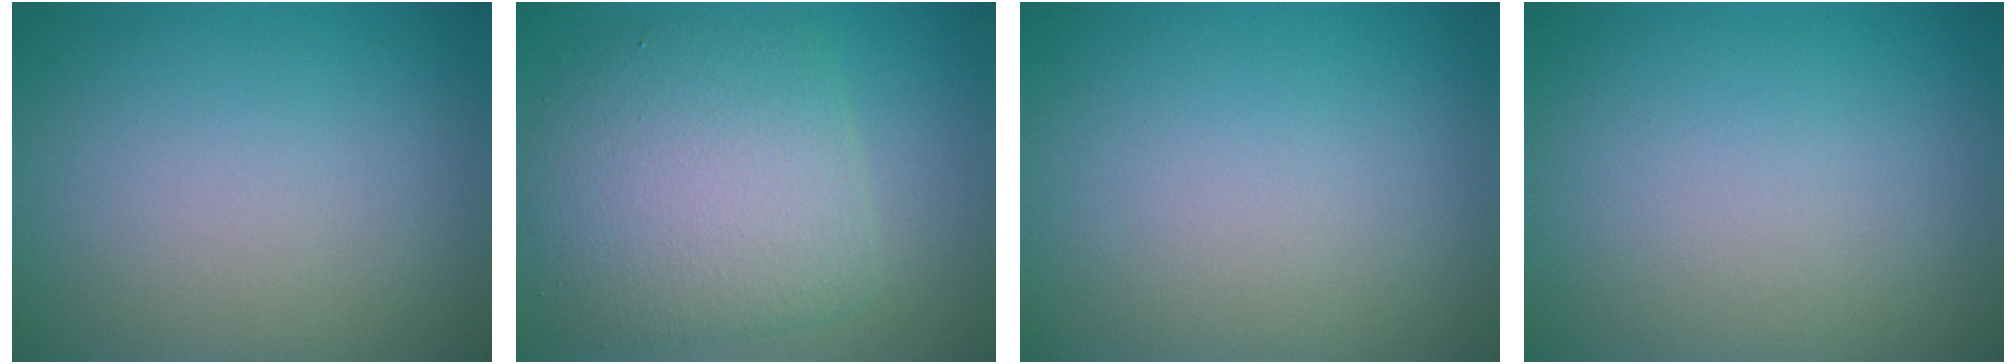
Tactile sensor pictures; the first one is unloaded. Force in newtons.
{"total": 7.5, "press": 7.5, "slide": 0.1}
{"total": 0.0}
{"total": 0.0}